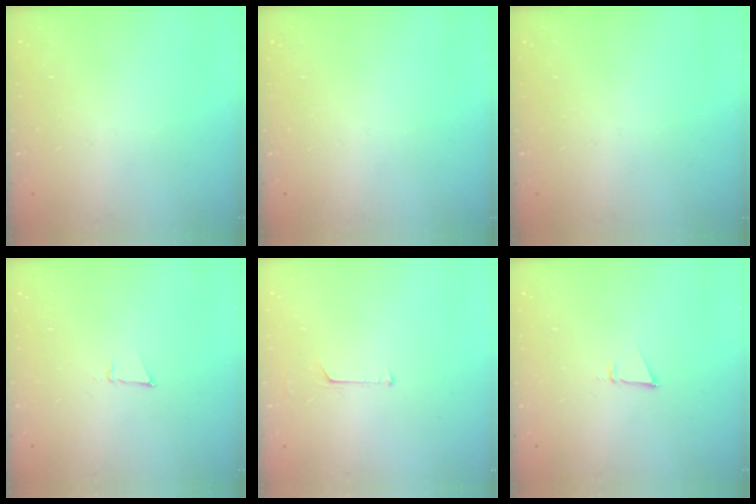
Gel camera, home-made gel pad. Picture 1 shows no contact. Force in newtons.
{"total": 0.0}
{"total": 0.0}
{"total": 3.8, "press": 3.7, "slide": 0.6}
{"total": 4.6, "press": 4.6, "slide": 0.3}
{"total": 2.6, "press": 2.5, "slide": 0.8}